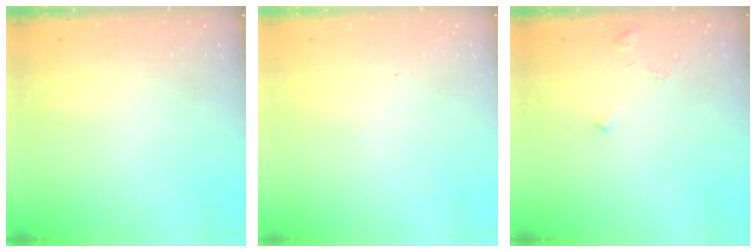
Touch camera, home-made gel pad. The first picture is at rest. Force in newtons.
{"total": 3.0, "press": 3.0, "slide": 0.4}
{"total": 3.5, "press": 3.5, "slide": 0.4}